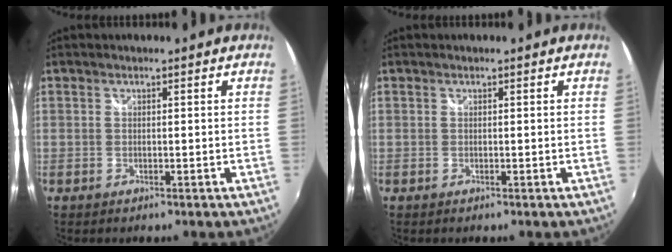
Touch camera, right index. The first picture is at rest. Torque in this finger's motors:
{"motor_torque": [0.23, 0.20, 0.03, 0.00]}